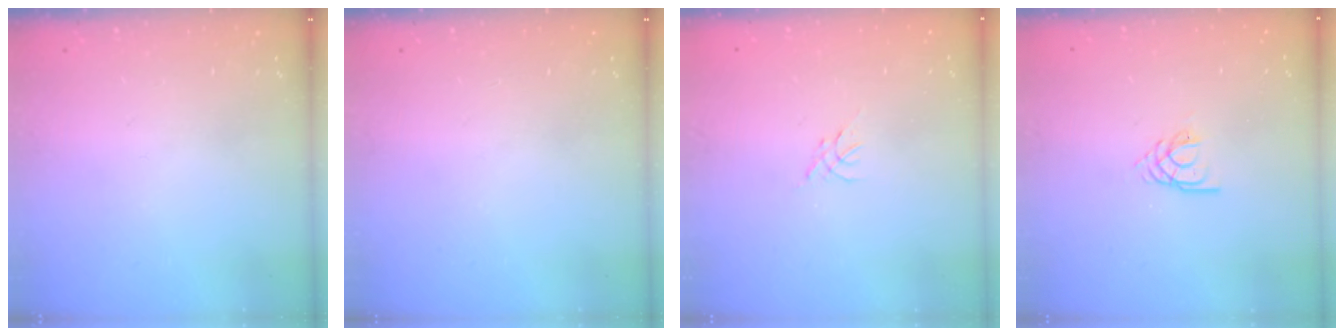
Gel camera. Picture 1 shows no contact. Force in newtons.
{"total": 0.0}
{"total": 0.0}
{"total": 2.6, "press": 2.6, "slide": 0.3}